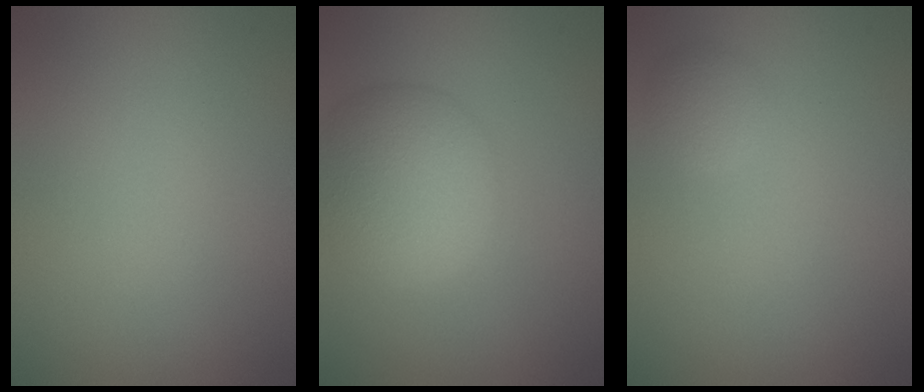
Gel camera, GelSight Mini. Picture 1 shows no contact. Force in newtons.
{"total": 7.0, "press": 7.0, "slide": 0.5}
{"total": 1.3, "press": 1.3, "slide": 0.0}